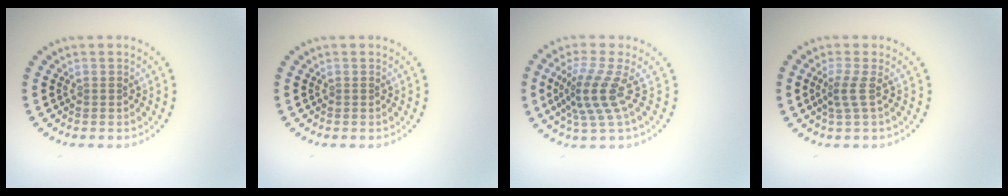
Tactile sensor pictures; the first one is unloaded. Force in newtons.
{"total": 0.0}
{"total": 3.9, "press": 2.8, "slide": 2.7}
{"total": 1.9, "press": 1.2, "slide": 1.4}